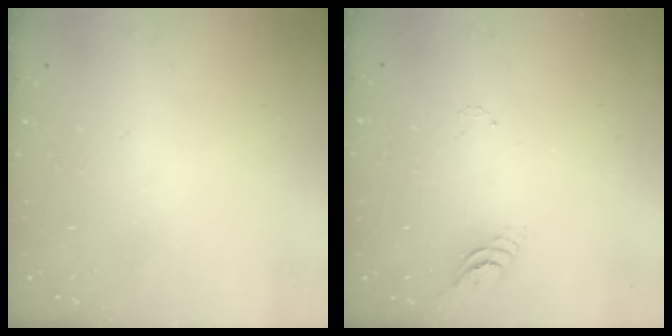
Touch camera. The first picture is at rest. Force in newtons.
{"total": 3.9, "press": 3.9, "slide": 0.3}